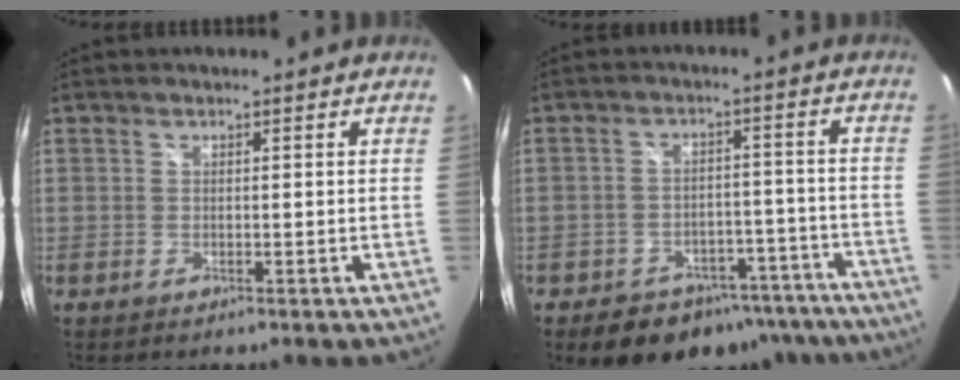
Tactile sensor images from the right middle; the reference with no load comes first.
{"total": 15.3, "force": [-11.0, 9.1, 5.5], "torque": [-0.112, 0.023, -0.121]}